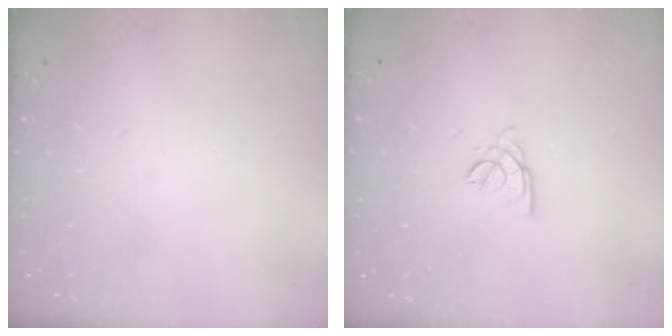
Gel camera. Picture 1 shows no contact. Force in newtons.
{"total": 3.0, "press": 2.9, "slide": 0.5}